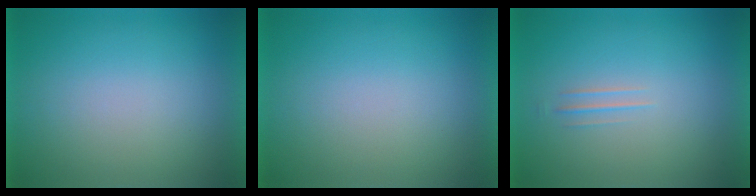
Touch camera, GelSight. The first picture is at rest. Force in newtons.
{"total": 1.2}
{"total": 1.3}